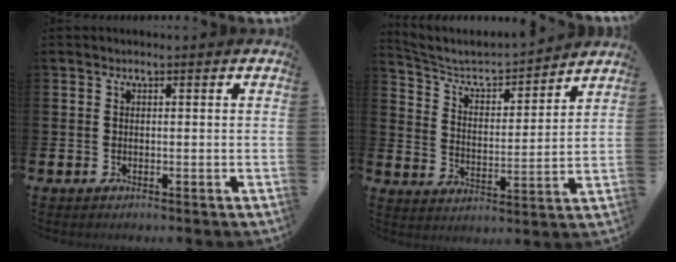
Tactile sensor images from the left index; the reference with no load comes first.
{"total": 4.7, "force": [4.3, 1.3, 1.3], "torque": [-0.056, -0.039, 0.066]}